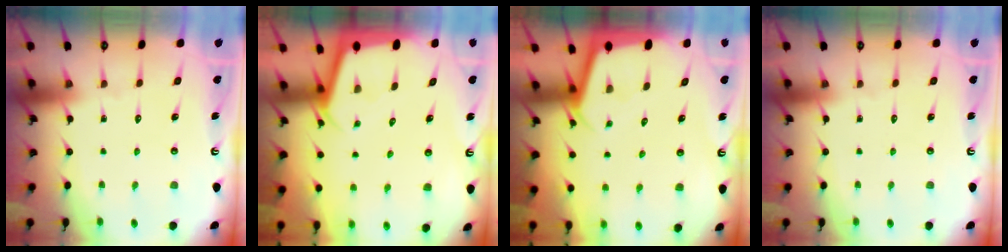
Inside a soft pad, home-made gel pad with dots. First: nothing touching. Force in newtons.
{"total": 2.3, "press": 2.3, "slide": 0.1}
{"total": 2.3, "press": 2.3, "slide": 0.1}
{"total": 0.0}